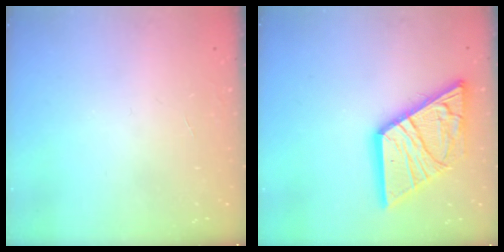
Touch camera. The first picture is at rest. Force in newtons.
{"total": 19.4, "press": 19.3, "slide": 2.2}